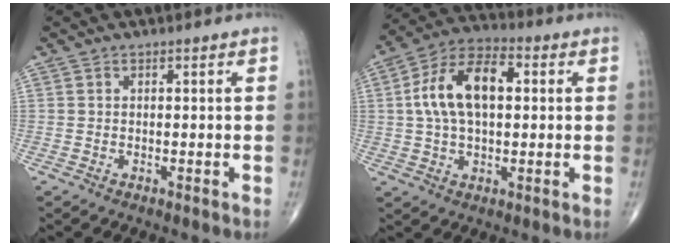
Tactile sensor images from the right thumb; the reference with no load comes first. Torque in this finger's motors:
{"motor_torque": [0.14, 0.14, 0.16, -0.08, 0.11]}